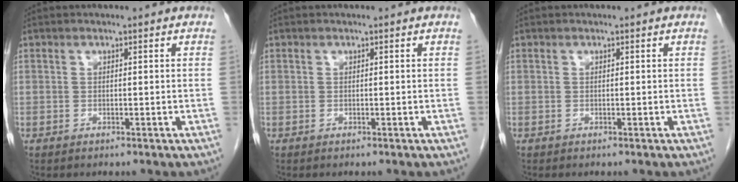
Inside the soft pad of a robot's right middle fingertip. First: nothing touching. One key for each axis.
{"total": 0.0}
{"total": 0.0}